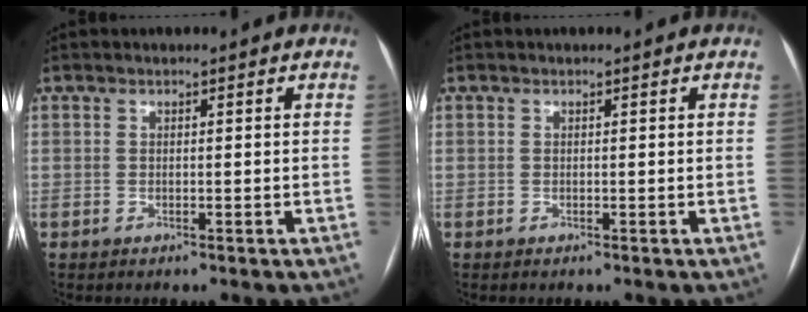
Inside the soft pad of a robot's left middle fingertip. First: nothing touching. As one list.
[{"total": 0.0}]